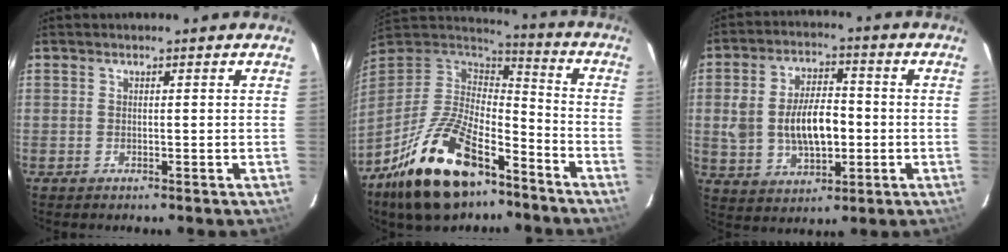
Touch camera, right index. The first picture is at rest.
{"total": 23.4, "force": [-14.8, 10.6, 14.8], "torque": [-0.296, -0.016, -0.249]}
{"total": 12.4, "force": [-1.0, 6.7, 10.3], "torque": [-0.204, 0.010, -0.005]}